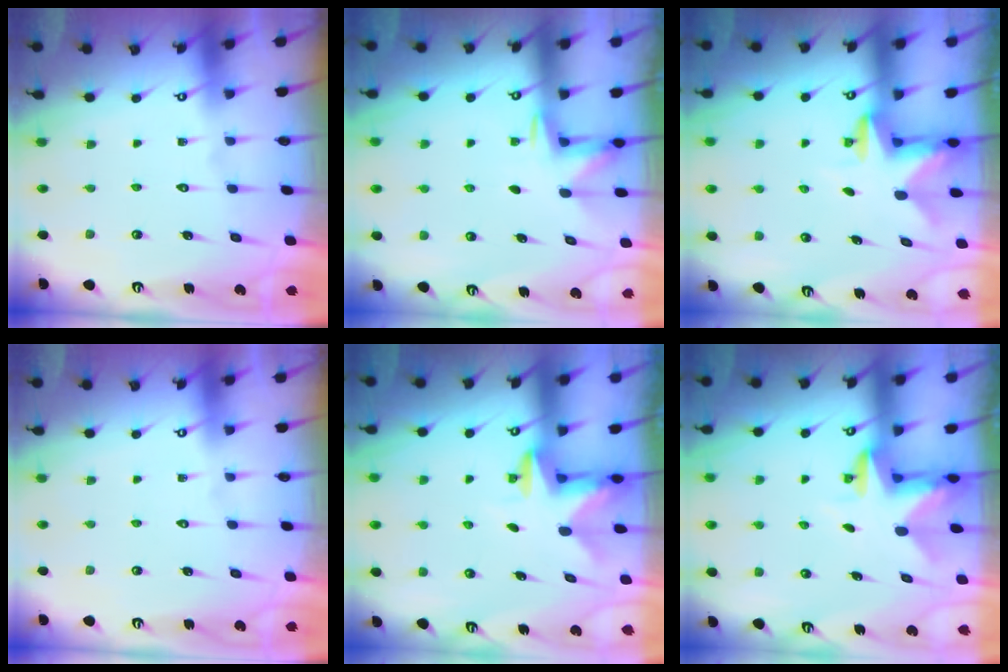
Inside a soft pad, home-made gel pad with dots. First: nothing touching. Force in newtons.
{"total": 2.5, "press": 2.4, "slide": 0.7}
{"total": 2.7, "press": 2.6, "slide": 0.5}
{"total": 0.0}
{"total": 2.8, "press": 2.8, "slide": 0.5}
{"total": 3.0, "press": 3.0, "slide": 0.4}